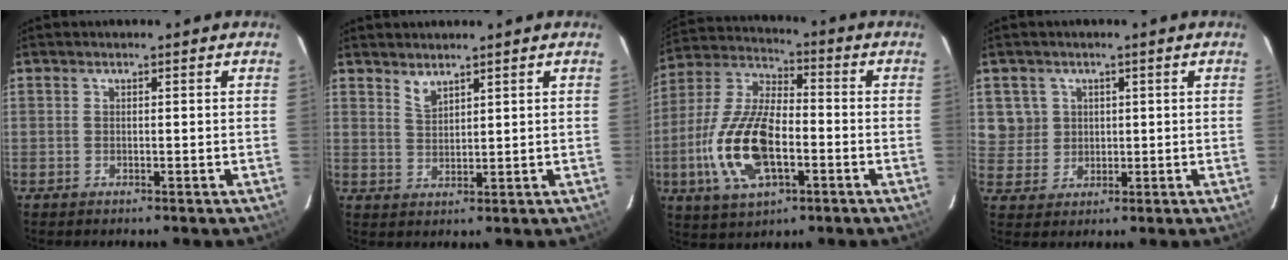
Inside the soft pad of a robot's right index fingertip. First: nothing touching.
{"total": 2.6, "force": [2.3, 0.6, 1.0], "torque": [-0.017, 0.002, 0.044]}
{"total": 17.1, "force": [-4.8, 7.8, 14.5], "torque": [-0.315, -0.004, -0.089]}
{"total": 5.5, "force": [1.6, 5.2, 0.6], "torque": [-0.002, 0.011, 0.038]}